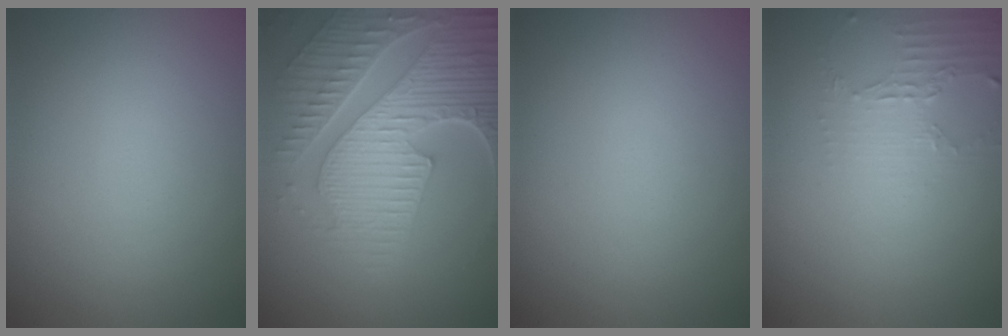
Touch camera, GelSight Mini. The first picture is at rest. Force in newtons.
{"total": 8.5, "press": 6.1, "slide": 5.9}
{"total": 0.0}
{"total": 2.0, "press": 1.5, "slide": 1.4}